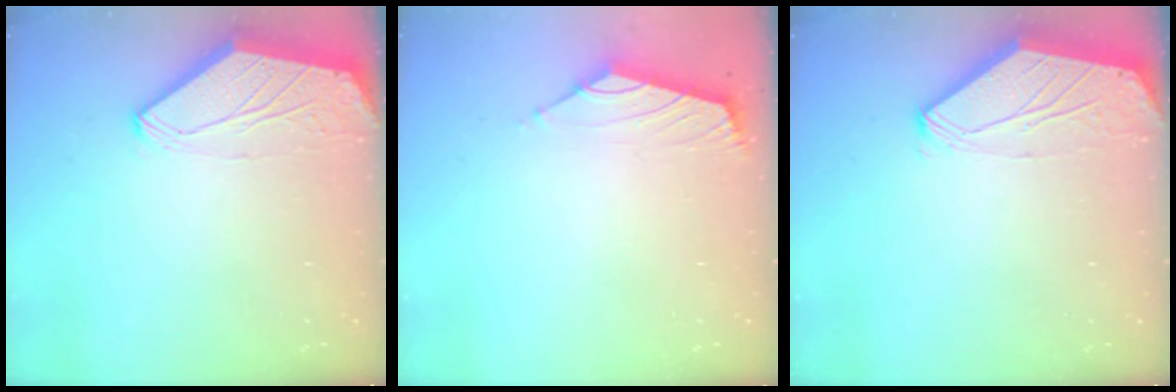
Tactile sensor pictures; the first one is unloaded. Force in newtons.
{"total": 1.6, "press": 1.4, "slide": 0.7}
{"total": 0.0}